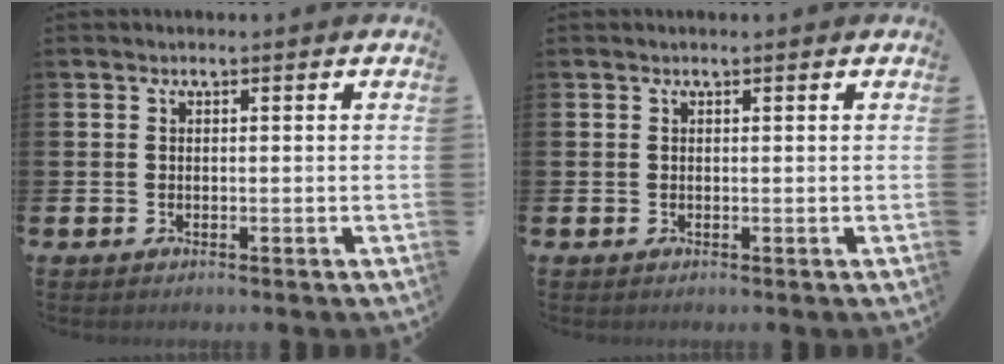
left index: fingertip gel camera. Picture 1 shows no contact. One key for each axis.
{"total": 0.0}